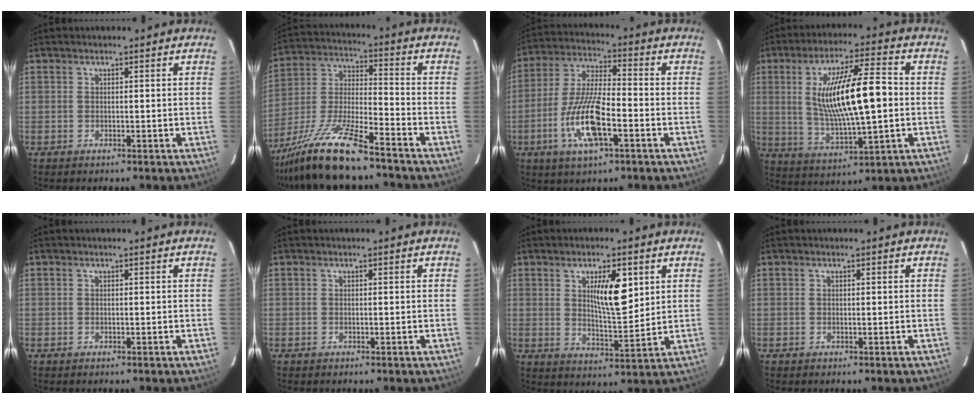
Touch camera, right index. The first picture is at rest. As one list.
[{"total": 14.8, "force": [-11.7, 1.4, 9.1], "torque": [-0.190, -0.021, -0.217]}, {"total": 12.4, "force": [-4.5, 2.8, 11.2], "torque": [-0.231, -0.004, -0.081]}, {"total": 15.6, "force": [0.9, 2.6, 15.4], "torque": [-0.285, 0.007, 0.019]}, {"total": 0.0}, {"total": 0.0}, {"total": 8.3, "force": [3.0, 2.0, 7.5], "torque": [-0.123, -0.005, 0.053]}, {"total": 0.0}]